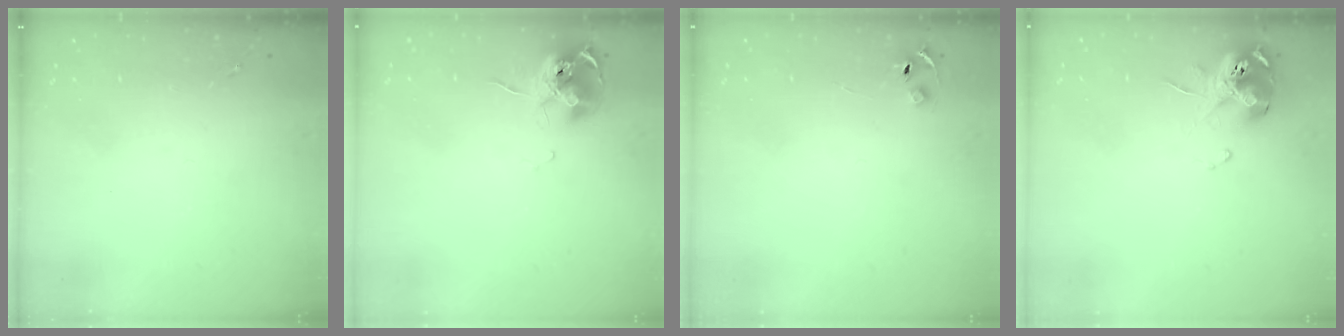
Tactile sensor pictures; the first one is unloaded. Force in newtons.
{"total": 11.9, "press": 11.8, "slide": 1.2}
{"total": 4.0, "press": 3.9, "slide": 0.4}
{"total": 11.0, "press": 10.9, "slide": 1.3}